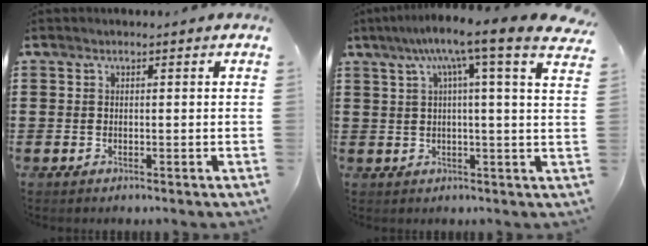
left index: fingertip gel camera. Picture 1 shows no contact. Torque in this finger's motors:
{"motor_torque": [2.14, 0.00, 0.92, 0.21]}